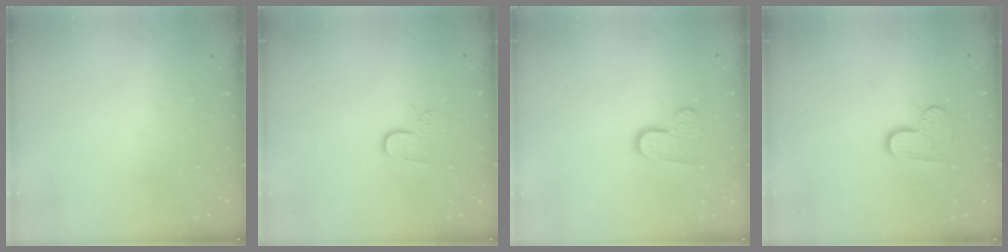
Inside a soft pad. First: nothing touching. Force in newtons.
{"total": 4.6, "press": 4.6, "slide": 0.5}
{"total": 8.5, "press": 8.5, "slide": 0.5}
{"total": 6.3, "press": 6.3, "slide": 0.1}